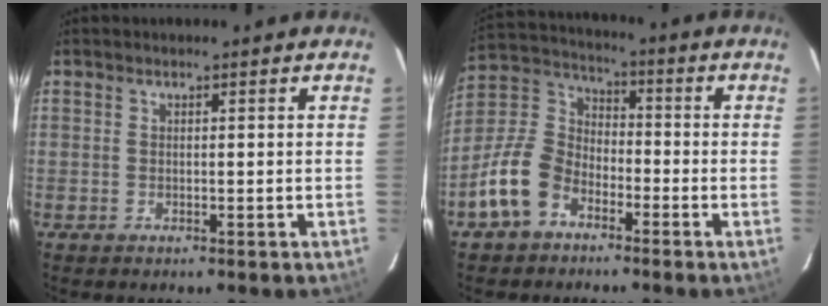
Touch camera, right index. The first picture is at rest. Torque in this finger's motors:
{"motor_torque": [0.69, -0.89, 0.07, 0.00]}